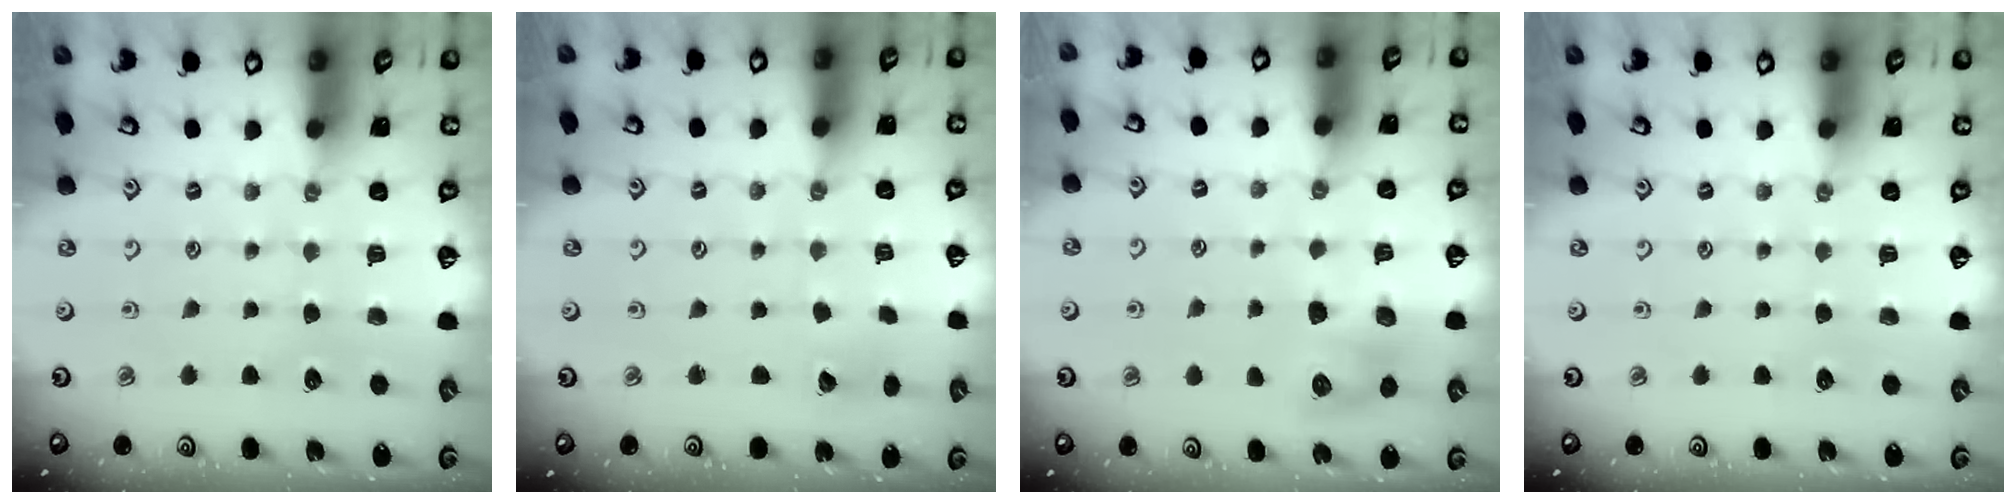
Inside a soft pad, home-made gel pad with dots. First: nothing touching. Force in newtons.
{"total": 3.9, "press": 3.9, "slide": 0.3}
{"total": 8.1, "press": 8.0, "slide": 0.2}
{"total": 0.0}